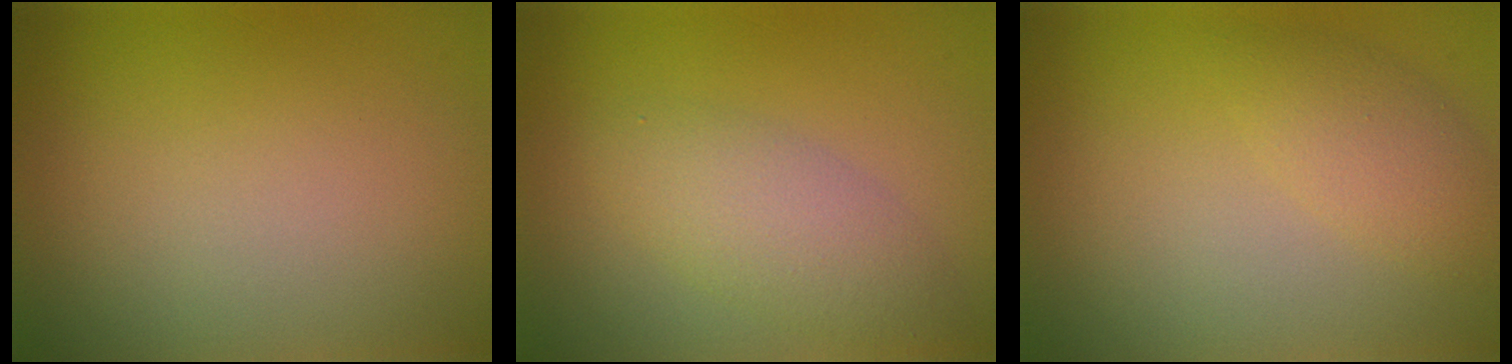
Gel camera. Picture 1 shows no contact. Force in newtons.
{"total": 3.5, "press": 3.5, "slide": 0.3}
{"total": 2.5, "press": 2.5, "slide": 0.1}